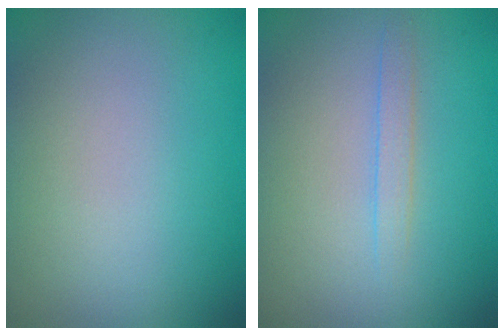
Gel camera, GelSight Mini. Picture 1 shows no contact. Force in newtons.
{"total": 1.2, "press": 1.2, "slide": 0.1}